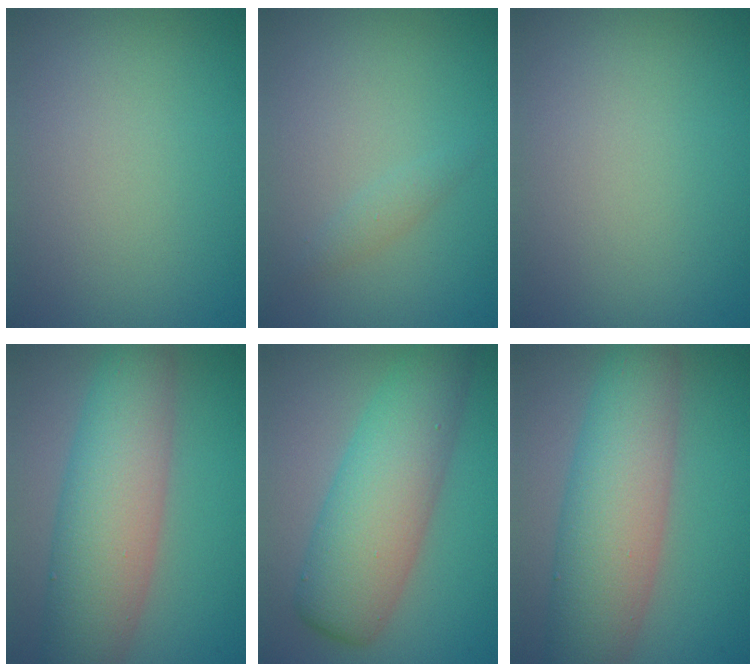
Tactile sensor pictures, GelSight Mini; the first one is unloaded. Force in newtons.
{"total": 0.9, "press": 0.9, "slide": 0.1}
{"total": 0.0}
{"total": 8.4, "press": 8.4, "slide": 0.3}
{"total": 7.6, "press": 7.6, "slide": 0.2}
{"total": 8.4, "press": 8.4, "slide": 0.3}